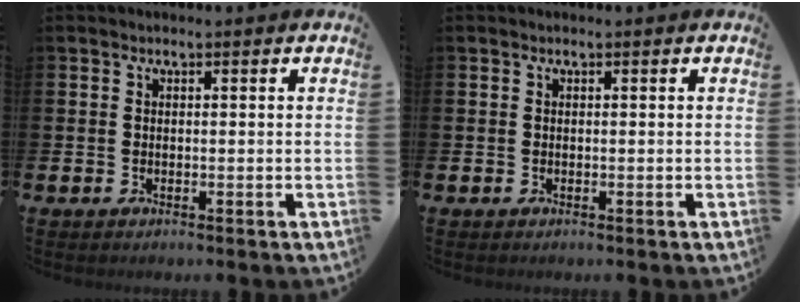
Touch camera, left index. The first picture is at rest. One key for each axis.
{"total": 0.0}